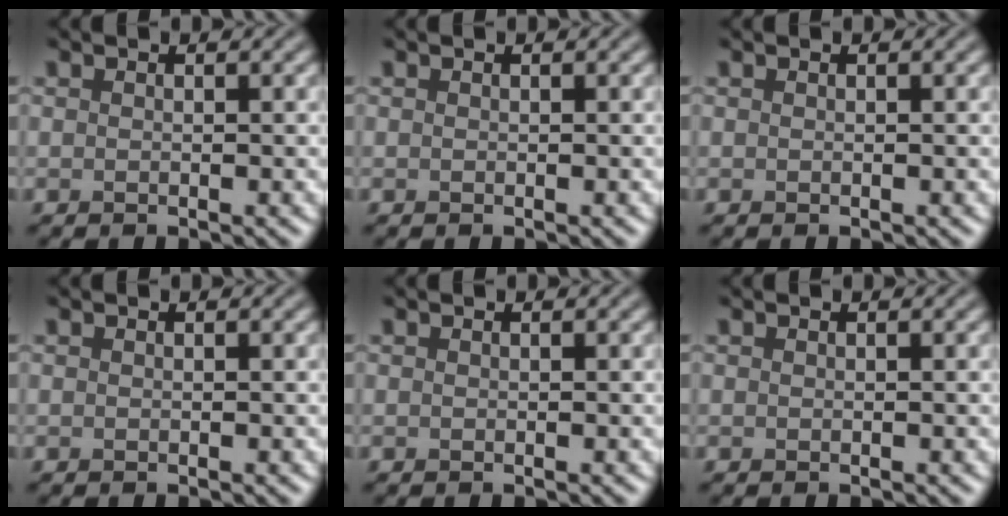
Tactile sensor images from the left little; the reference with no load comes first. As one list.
[{"total": 0.0}, {"total": 0.0}, {"total": 0.0}, {"total": 0.0}, {"total": 0.0}]